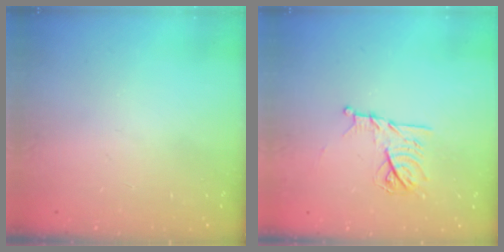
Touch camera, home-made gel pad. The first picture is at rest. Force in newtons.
{"total": 11.7, "press": 11.7, "slide": 0.1}